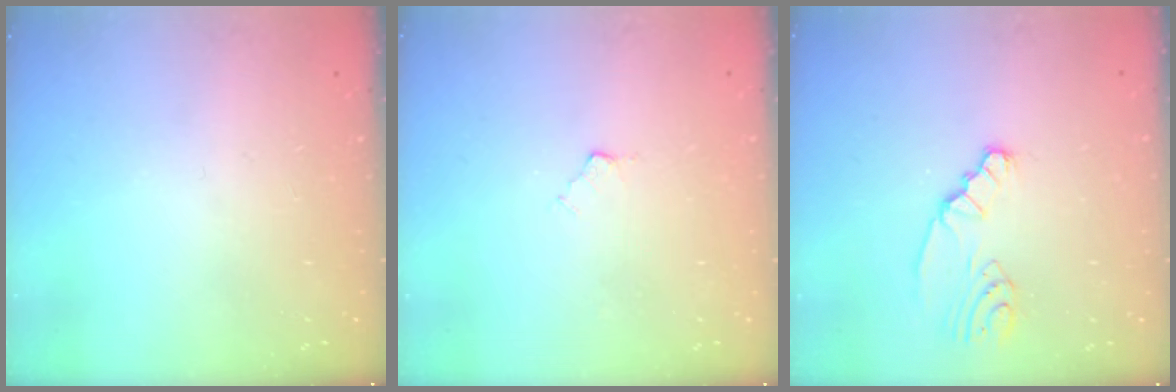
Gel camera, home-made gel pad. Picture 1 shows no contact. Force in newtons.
{"total": 2.9, "press": 2.9, "slide": 0.5}
{"total": 2.3, "press": 2.2, "slide": 0.3}